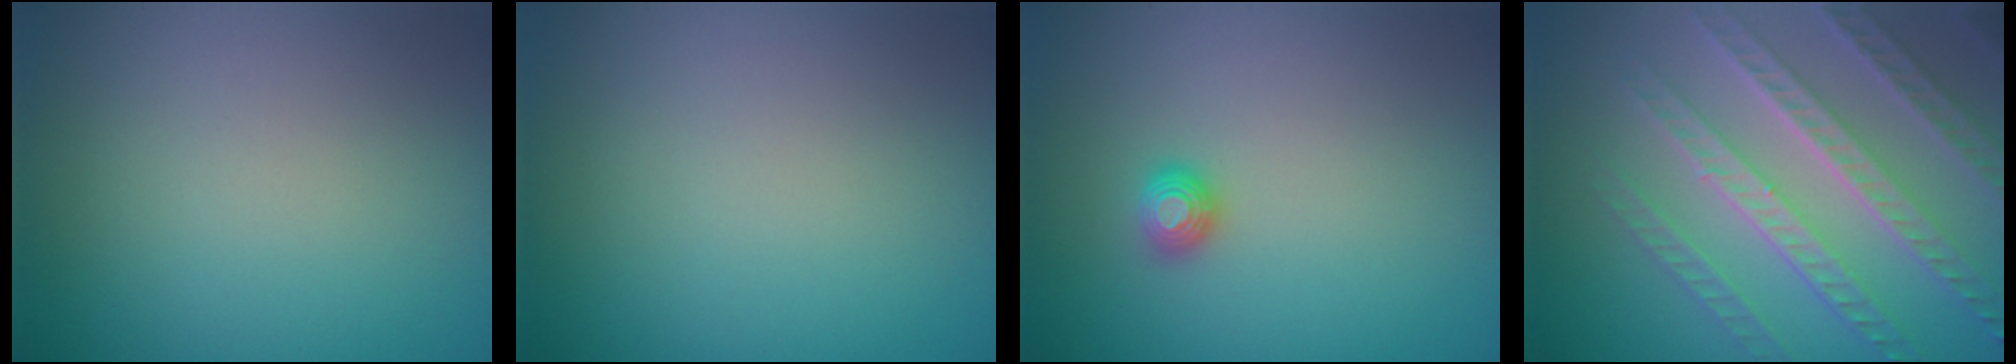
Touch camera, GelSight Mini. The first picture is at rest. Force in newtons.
{"total": 0.0}
{"total": 1.2, "press": 1.1, "slide": 0.4}
{"total": 7.5, "press": 5.5, "slide": 5.2}